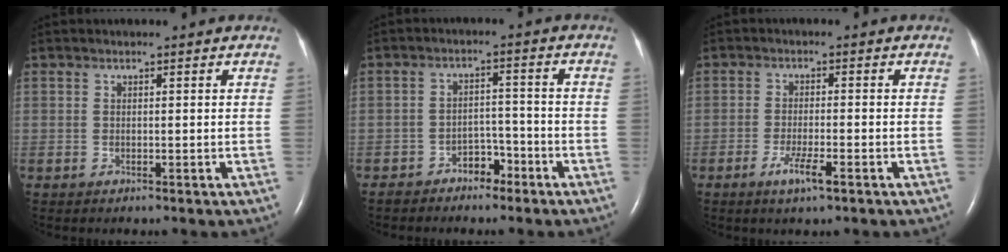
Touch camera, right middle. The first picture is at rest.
{"total": 3.9, "force": [-3.0, 2.0, 1.5], "torque": [-0.020, 0.009, -0.047]}
{"total": 4.0, "force": [-2.2, 0.4, 3.3], "torque": [-0.064, -0.005, -0.041]}